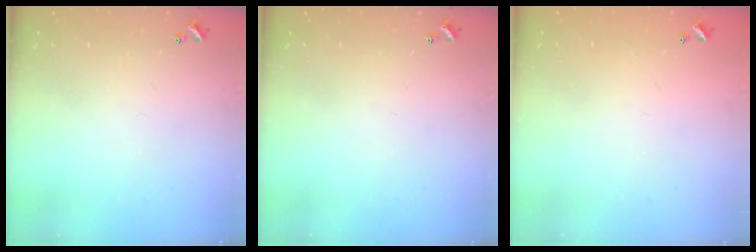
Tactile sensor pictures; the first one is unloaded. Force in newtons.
{"total": 0.0}
{"total": 2.9, "press": 2.9, "slide": 0.1}